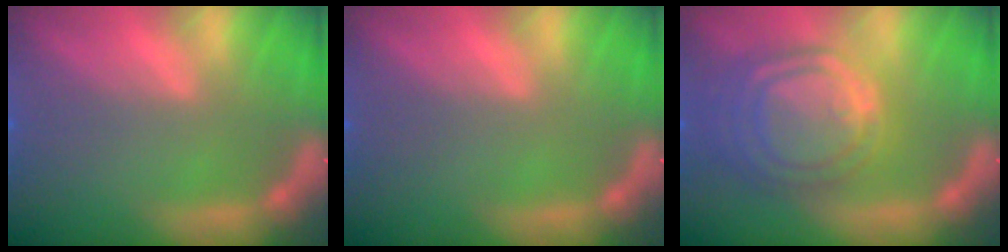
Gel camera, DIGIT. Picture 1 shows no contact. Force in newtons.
{"total": 0.0}
{"total": 10.0}